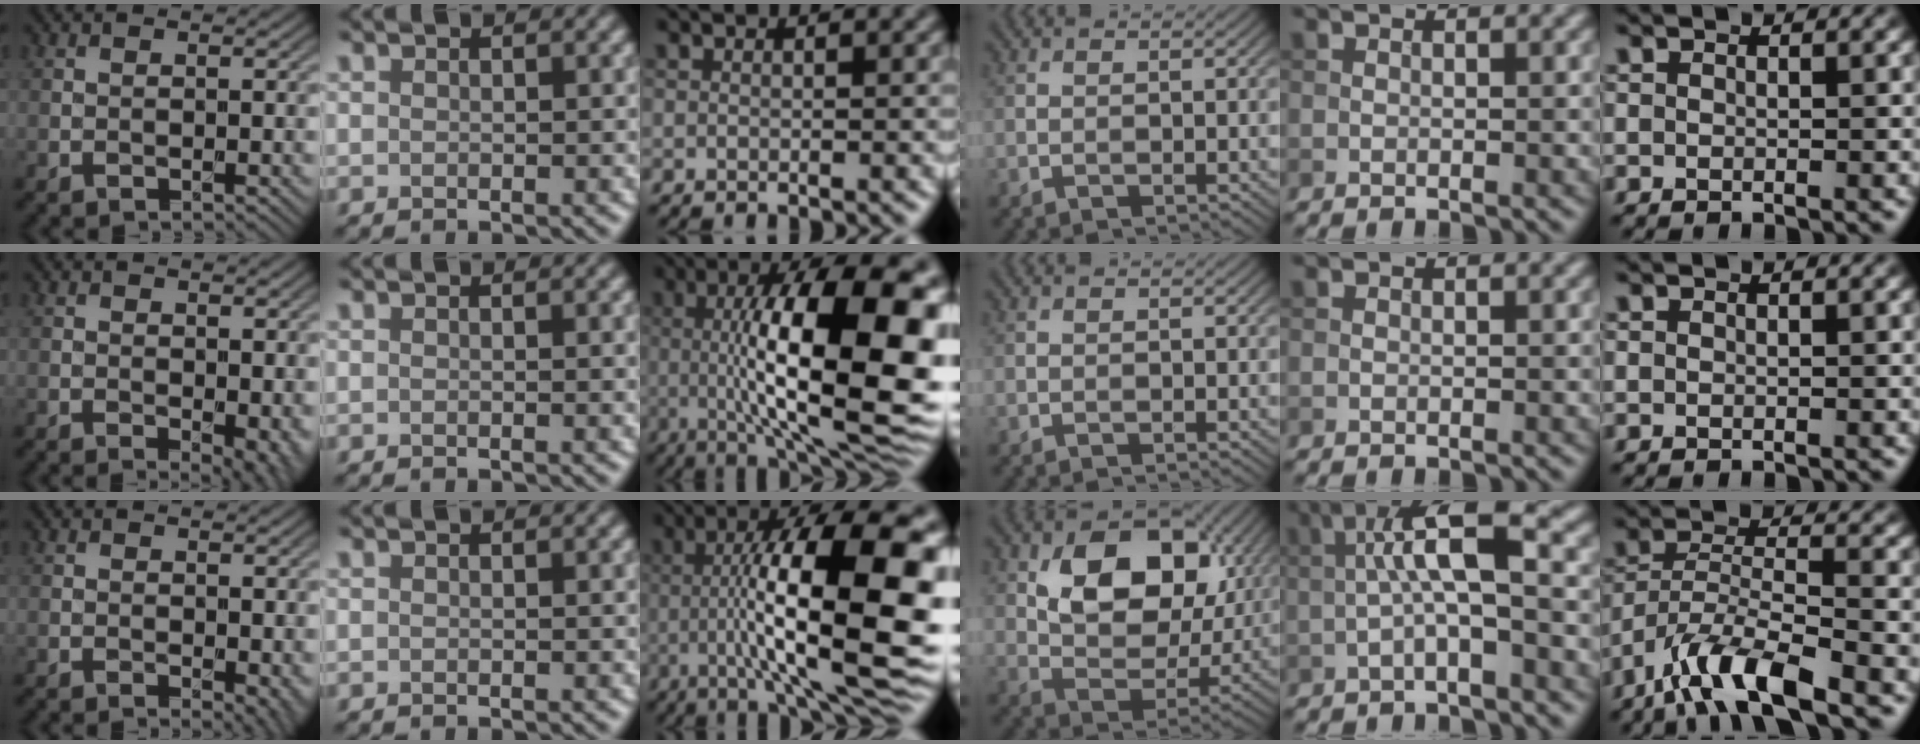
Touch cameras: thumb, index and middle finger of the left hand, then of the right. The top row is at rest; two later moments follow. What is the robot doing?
{"motion": "unscrew", "object": "dispenser bottle"}